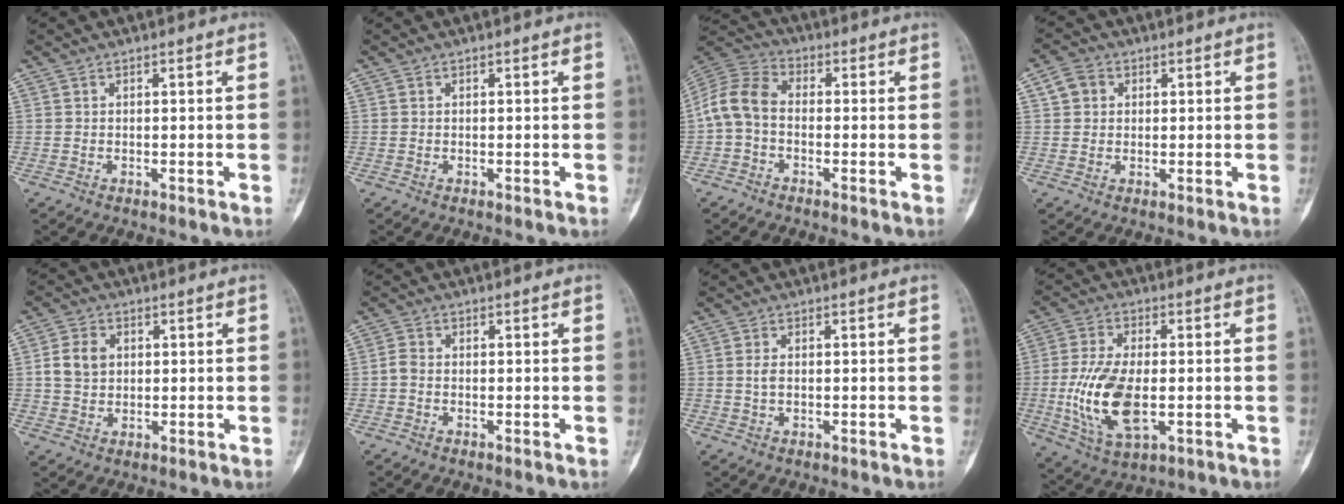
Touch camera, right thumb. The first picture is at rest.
{"total": 0.0}
{"total": 8.6, "force": [-1.2, 5.8, 6.2], "torque": [-0.121, 0.026, -0.039]}
{"total": 4.1, "force": [1.3, 3.4, 1.8], "torque": [-0.016, 0.002, 0.022]}
{"total": 5.5, "force": [0.9, 4.4, 3.2], "torque": [-0.049, 0.002, 0.016]}
{"total": 1.7, "force": [-0.5, 1.1, 1.2], "torque": [-0.025, 0.002, -0.017]}
{"total": 1.9, "force": [0.1, 1.1, 1.5], "torque": [-0.030, -0.002, 0.000]}
{"total": 14.0, "force": [-2.0, 7.1, 11.9], "torque": [-0.239, -0.005, -0.029]}